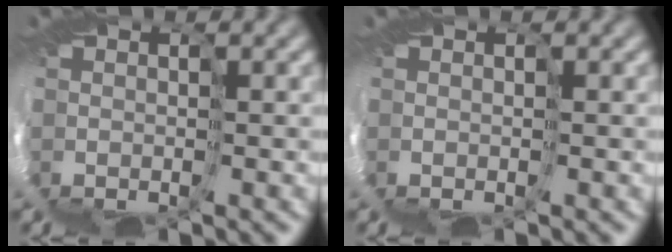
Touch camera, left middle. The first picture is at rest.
{"total": 0.0}